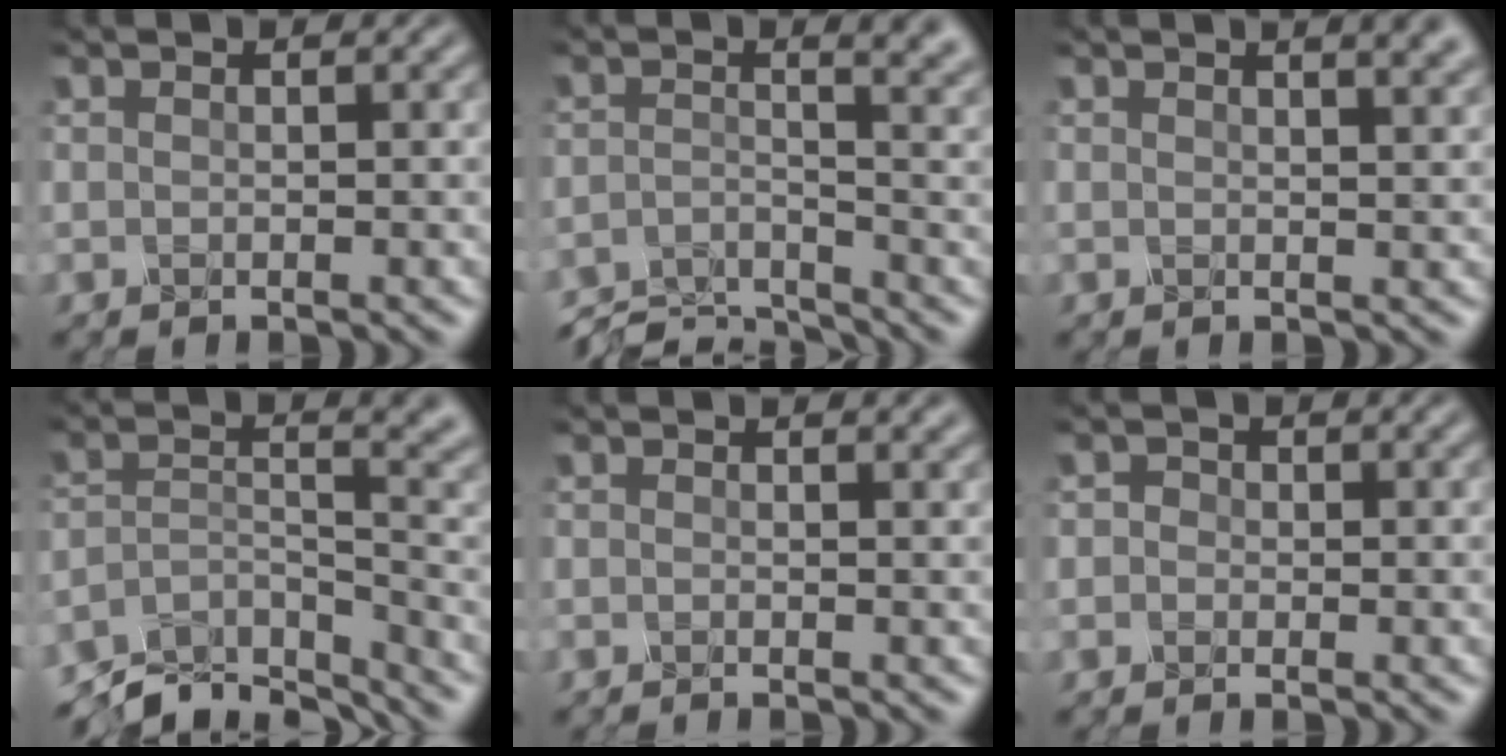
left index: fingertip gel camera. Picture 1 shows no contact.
{"total": 6.2, "force": [-5.2, 1.5, 3.0], "torque": [-0.038, -0.010, -0.098]}
{"total": 6.9, "force": [4.0, 3.4, 4.6], "torque": [0.000, 0.049, 0.010]}
{"total": 7.1, "force": [-6.6, 1.3, 2.1], "torque": [-0.027, -0.009, -0.120]}
{"total": 1.0, "force": [-0.2, 0.5, 0.9], "torque": [0.000, -0.007, -0.006]}
{"total": 0.9, "force": [-0.5, 0.6, -0.4], "torque": [0.012, -0.007, -0.014]}